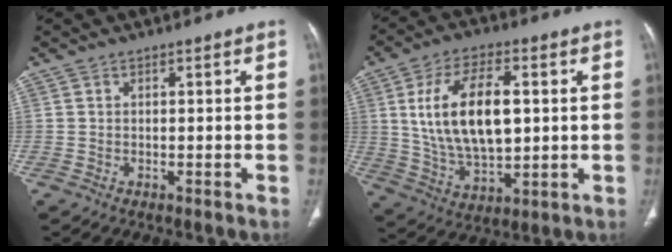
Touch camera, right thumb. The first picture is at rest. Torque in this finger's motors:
{"motor_torque": [-0.71, 1.41, 0.61, 0.39, 0.42]}